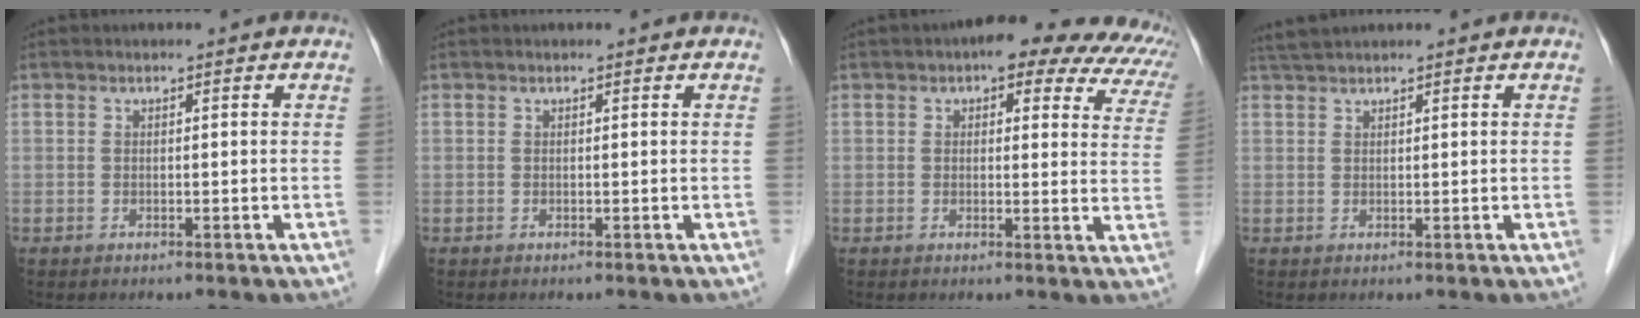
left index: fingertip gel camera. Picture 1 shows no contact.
{"total": 0.0}
{"total": 15.2, "force": [11.5, 6.0, 7.9], "torque": [-0.067, 0.022, 0.110]}
{"total": 2.3, "force": [2.2, -0.2, 0.7], "torque": [-0.014, 0.019, 0.044]}